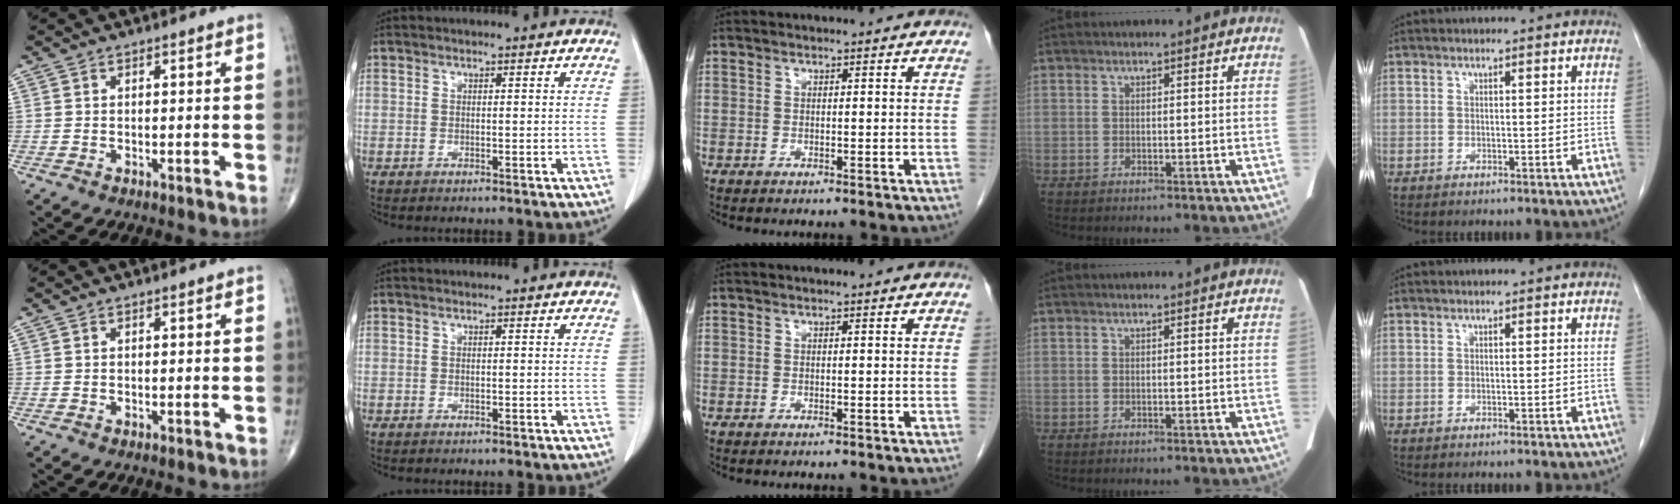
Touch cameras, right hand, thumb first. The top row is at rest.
{}